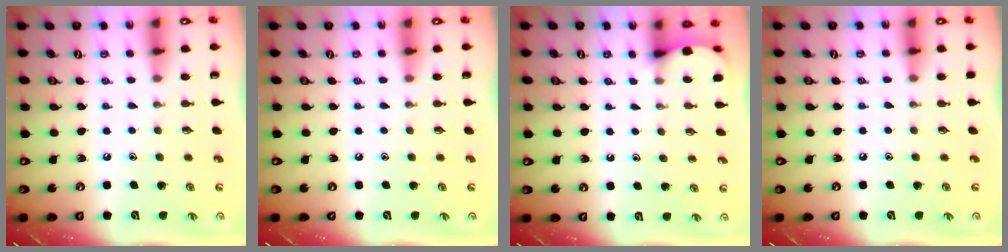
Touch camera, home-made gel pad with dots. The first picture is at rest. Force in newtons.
{"total": 0.0}
{"total": 2.2, "press": 2.2, "slide": 0.2}
{"total": 2.8, "press": 2.8, "slide": 0.5}